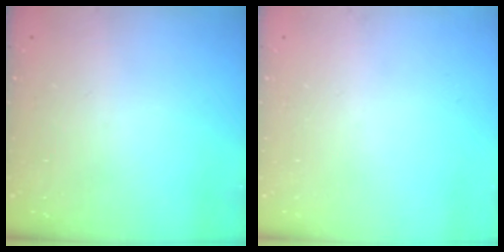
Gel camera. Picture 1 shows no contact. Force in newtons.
{"total": 0.0}